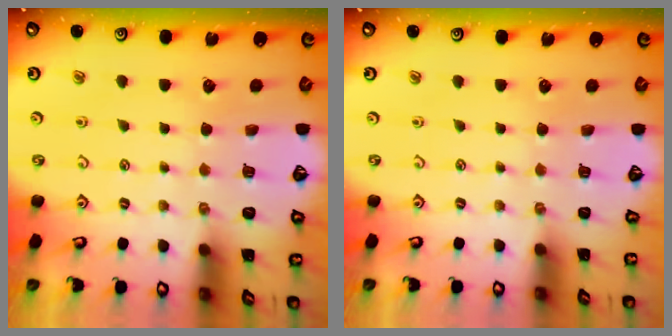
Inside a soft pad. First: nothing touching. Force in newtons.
{"total": 0.0}